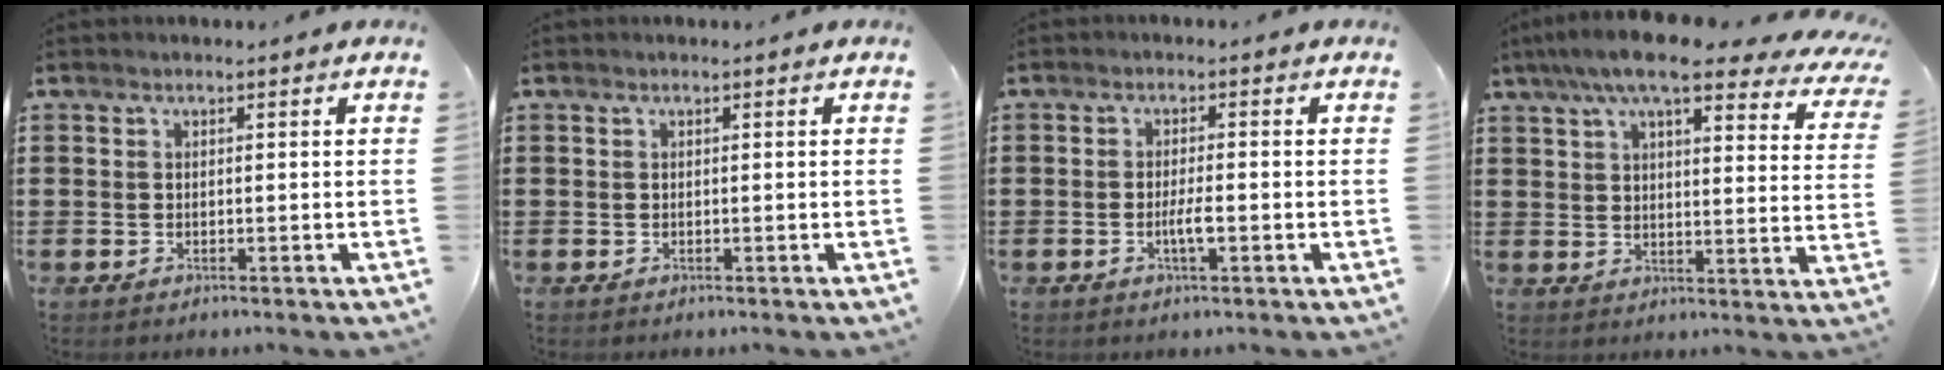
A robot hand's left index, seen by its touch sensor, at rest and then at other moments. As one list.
[{"total": 0.0}, {"total": 2.9, "force": [-0.9, 0.5, 2.7], "torque": [-0.048, 0.002, -0.017]}, {"total": 10.3, "force": [8.1, 1.3, 6.1], "torque": [-0.127, -0.028, 0.139]}]